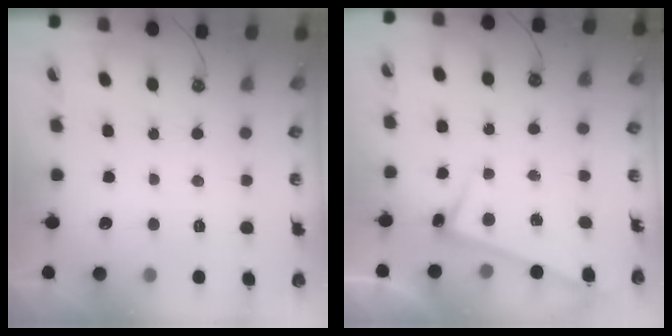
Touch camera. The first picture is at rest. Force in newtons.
{"total": 2.8, "press": 2.7, "slide": 0.5}